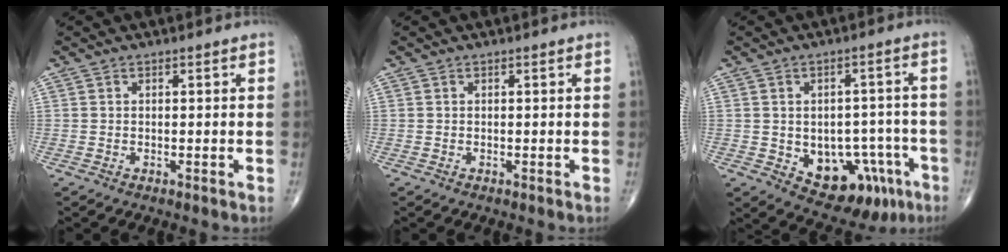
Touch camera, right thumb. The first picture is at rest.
{"total": 0.0}
{"total": 13.9, "force": [-5.1, 9.1, 9.2], "torque": [-0.078, 0.033, -0.053]}